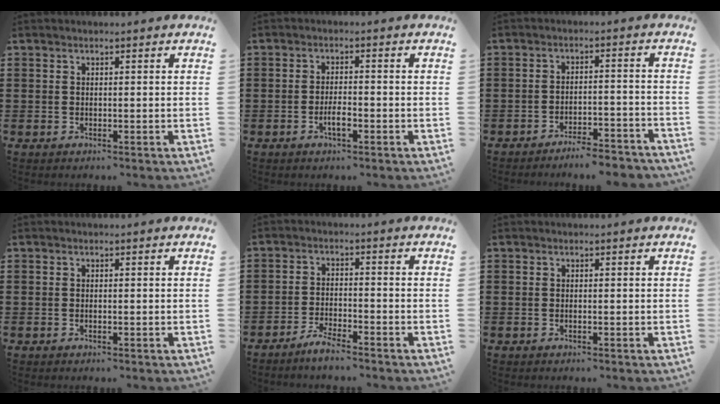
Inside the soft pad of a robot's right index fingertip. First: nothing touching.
{"total": 2.9, "force": [-1.3, 0.9, 2.5], "torque": [-0.043, 0.004, -0.023]}
{"total": 4.2, "force": [-4.1, 0.0, 1.1], "torque": [-0.021, 0.001, -0.083]}
{"total": 0.0}
{"total": 3.2, "force": [-3.1, 0.1, 1.0], "torque": [-0.026, 0.003, -0.062]}
{"total": 0.0}